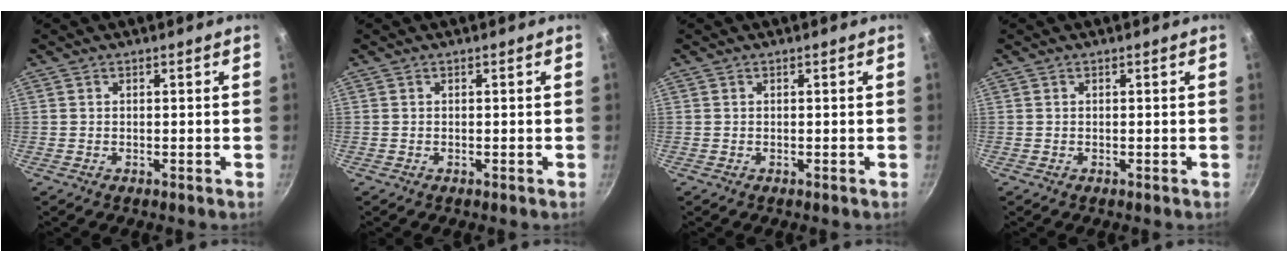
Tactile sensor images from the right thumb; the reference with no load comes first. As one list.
[{"total": 0.0}, {"total": 0.0}, {"total": 0.0}]